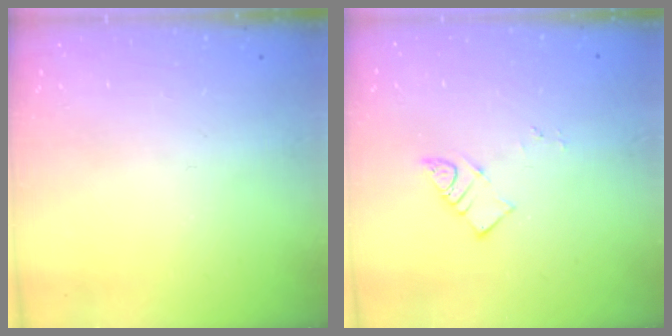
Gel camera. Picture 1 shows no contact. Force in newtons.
{"total": 3.4, "press": 3.4, "slide": 0.2}